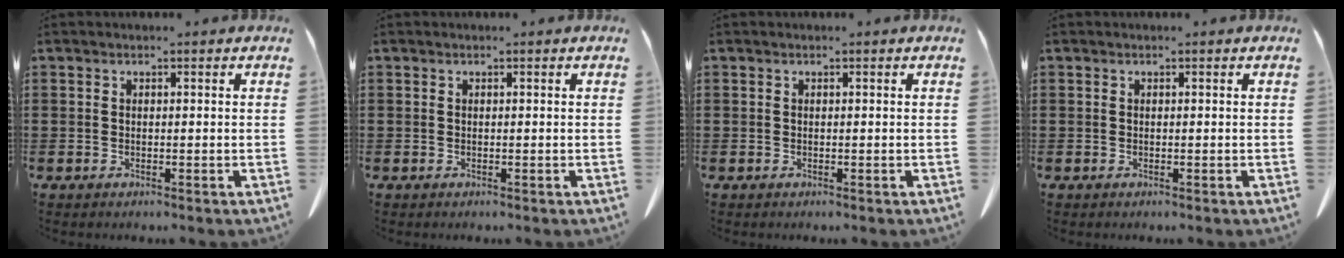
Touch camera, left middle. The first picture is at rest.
{"total": 0.0}
{"total": 0.0}
{"total": 0.0}